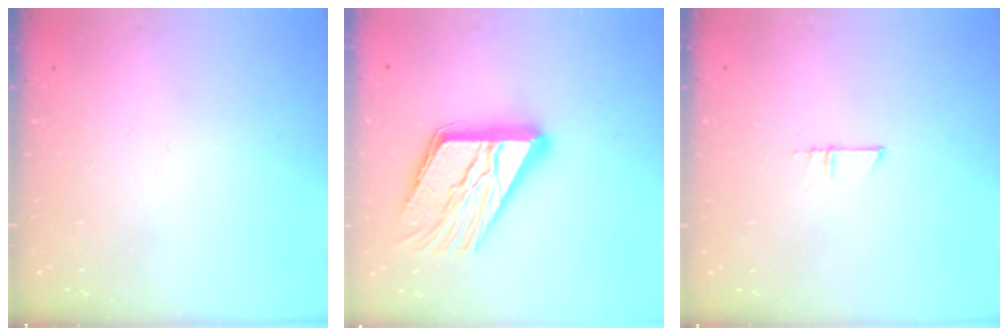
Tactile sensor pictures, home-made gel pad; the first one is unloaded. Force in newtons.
{"total": 18.9, "press": 18.8, "slide": 1.9}
{"total": 4.6, "press": 4.6, "slide": 0.4}